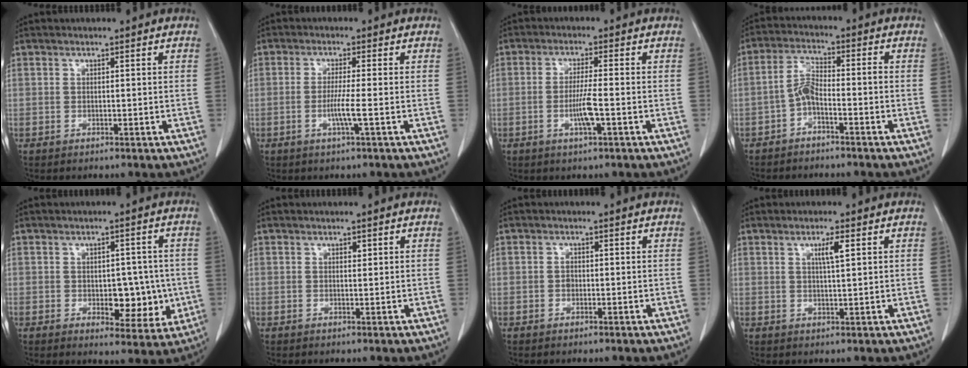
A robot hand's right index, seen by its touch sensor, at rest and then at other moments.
{"total": 3.5, "force": [-0.9, -0.6, 3.3], "torque": [-0.068, -0.007, -0.019]}
{"total": 4.6, "force": [-1.3, 0.0, 4.4], "torque": [-0.085, -0.007, -0.025]}
{"total": 4.3, "force": [-2.0, 1.2, 3.6], "torque": [-0.078, 0.017, -0.042]}
{"total": 7.5, "force": [-0.8, 4.2, 6.2], "torque": [-0.062, 0.005, -0.001]}
{"total": 0.6, "force": [0.3, 0.3, 0.5], "torque": [-0.007, -0.002, 0.005]}
{"total": 1.0, "force": [-0.2, 0.8, 0.6], "torque": [-0.011, 0.003, -0.004]}
{"total": 2.9, "force": [1.2, 0.0, 2.7], "torque": [-0.047, -0.001, 0.019]}